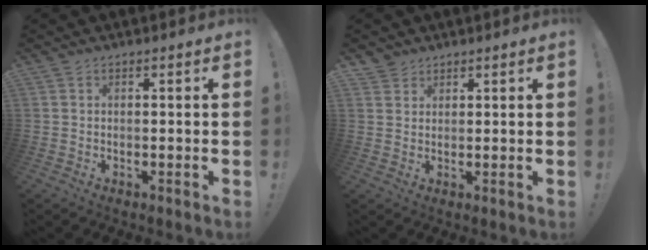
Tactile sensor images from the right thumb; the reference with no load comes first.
{"total": 2.4, "force": [2.1, 1.2, 0.1], "torque": [0.004, -0.013, 0.039]}